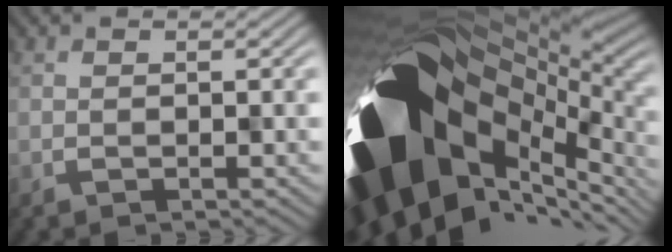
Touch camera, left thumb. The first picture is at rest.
{"total": 18.9, "force": [-0.8, 12.0, 14.6], "torque": [-0.299, -0.071, 0.010]}